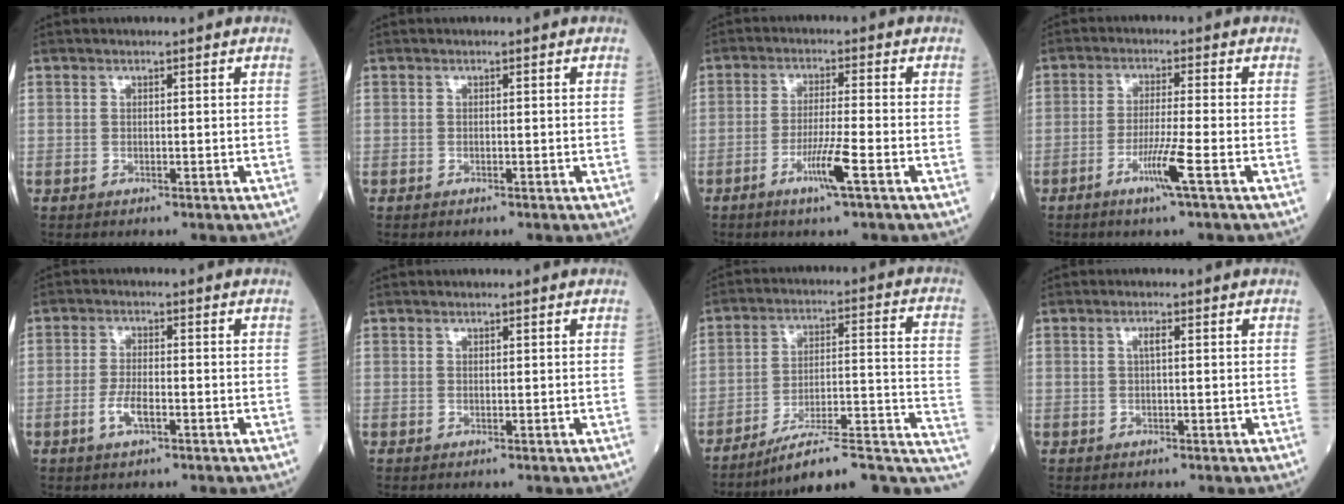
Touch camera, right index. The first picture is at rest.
{"total": 0.0}
{"total": 5.5, "force": [-2.6, -0.6, 4.8], "torque": [-0.093, -0.011, -0.051]}
{"total": 5.3, "force": [-2.4, -1.0, 4.7], "torque": [-0.091, -0.013, -0.049]}
{"total": 3.6, "force": [-1.4, 1.1, 3.1], "torque": [-0.065, 0.001, -0.026]}
{"total": 1.4, "force": [0.9, 0.9, 0.7], "torque": [-0.008, -0.002, 0.017]}
{"total": 17.2, "force": [-12.8, 2.8, 11.0], "torque": [-0.096, 0.051, -0.186]}
{"total": 1.4, "force": [0.4, 0.2, 1.3], "torque": [-0.026, 0.002, 0.005]}